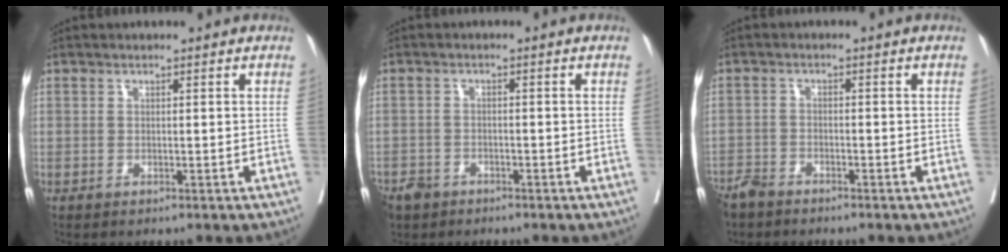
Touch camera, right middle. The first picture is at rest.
{"total": 4.8, "force": [-3.6, 3.1, 1.0], "torque": [-0.021, 0.001, -0.062]}
{"total": 3.7, "force": [-3.4, 1.2, 0.9], "torque": [-0.018, -0.005, -0.066]}